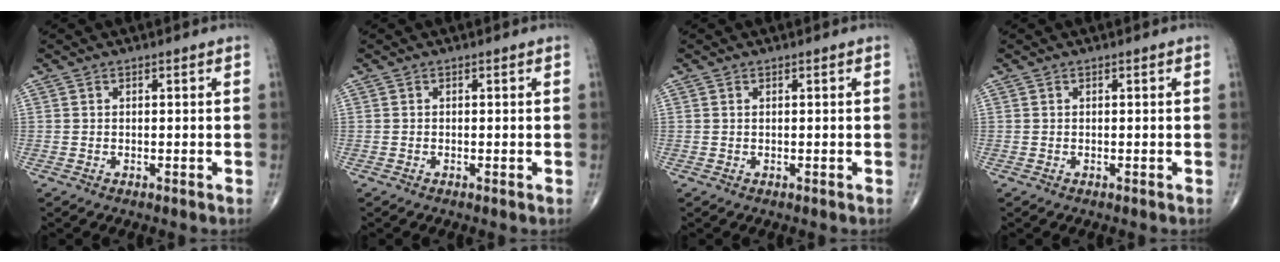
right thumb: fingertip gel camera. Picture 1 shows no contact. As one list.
[{"total": 0.0}, {"total": 0.0}, {"total": 0.0}]